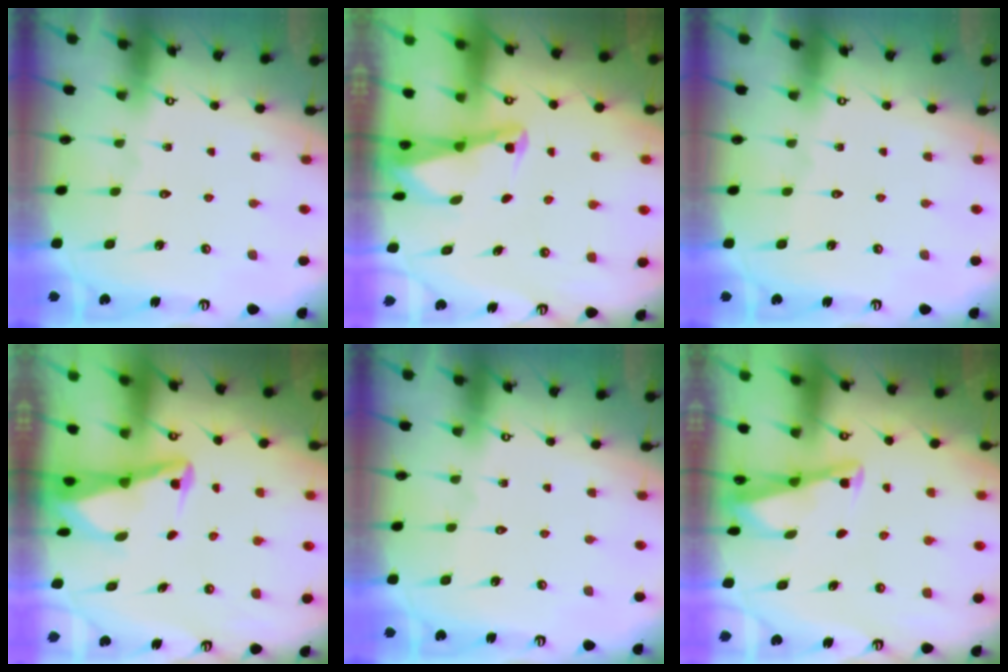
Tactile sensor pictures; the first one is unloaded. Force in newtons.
{"total": 2.1, "press": 2.1, "slide": 0.4}
{"total": 0.0}
{"total": 3.6, "press": 3.5, "slide": 0.8}
{"total": 0.0}
{"total": 2.8, "press": 2.8, "slide": 0.4}